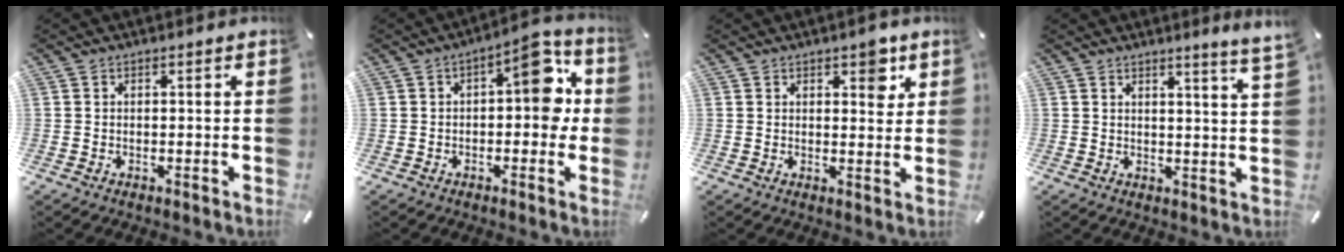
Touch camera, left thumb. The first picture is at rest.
{"total": 11.2, "force": [1.9, 5.3, 9.6], "torque": [-0.114, -0.013, 0.025]}
{"total": 5.0, "force": [2.8, 2.8, 3.1], "torque": [-0.012, -0.018, 0.038]}
{"total": 4.0, "force": [3.3, -0.8, 2.2], "torque": [-0.040, -0.026, 0.055]}